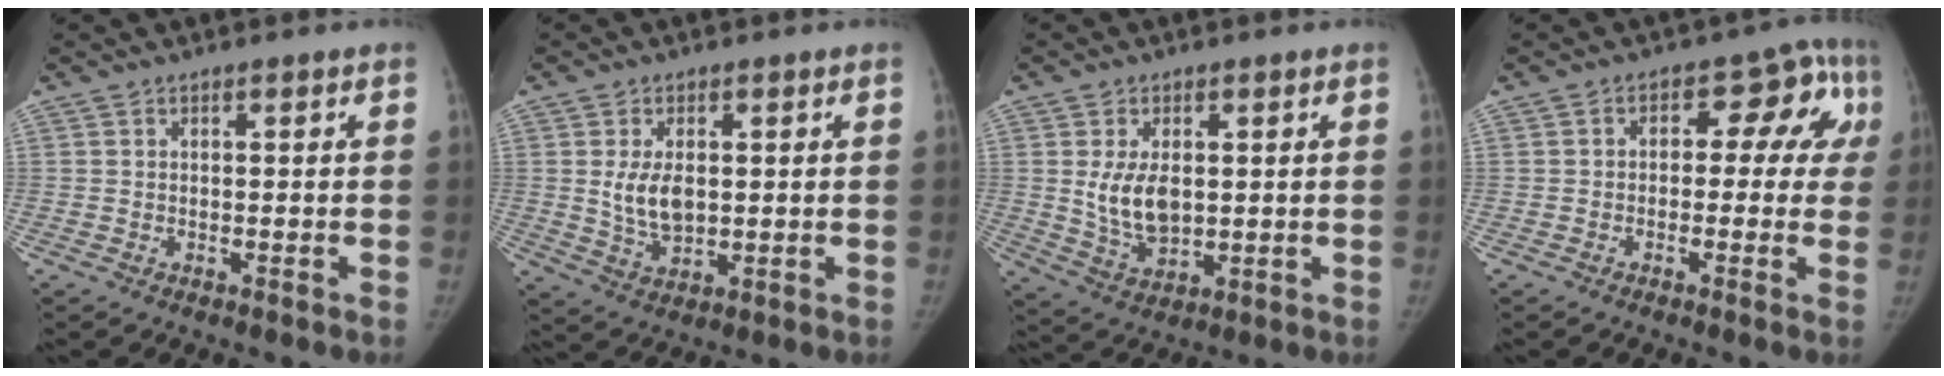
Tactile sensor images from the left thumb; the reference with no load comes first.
{"total": 6.6, "force": [0.8, 4.0, 5.2], "torque": [-0.087, -0.011, 0.023]}
{"total": 8.2, "force": [1.0, 5.0, 6.5], "torque": [-0.105, -0.014, 0.033]}
{"total": 11.3, "force": [1.1, 6.7, 9.0], "torque": [-0.054, 0.040, 0.003]}